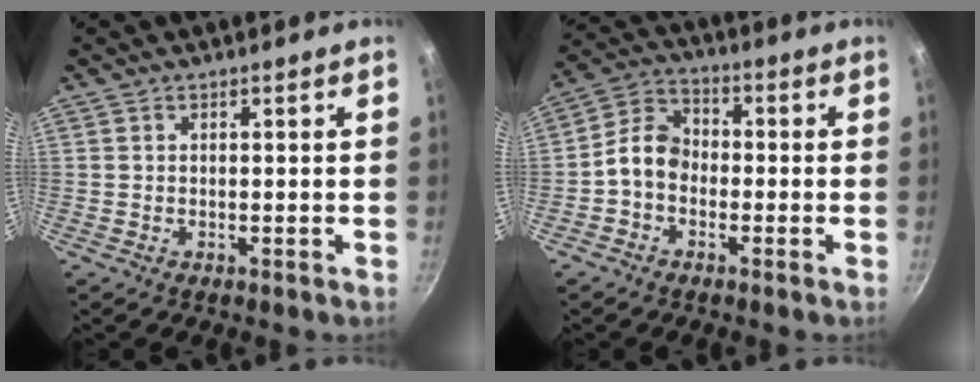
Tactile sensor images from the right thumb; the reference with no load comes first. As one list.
[{"total": 7.4, "force": [-1.7, 5.7, 4.4], "torque": [-0.062, 0.032, -0.051]}]